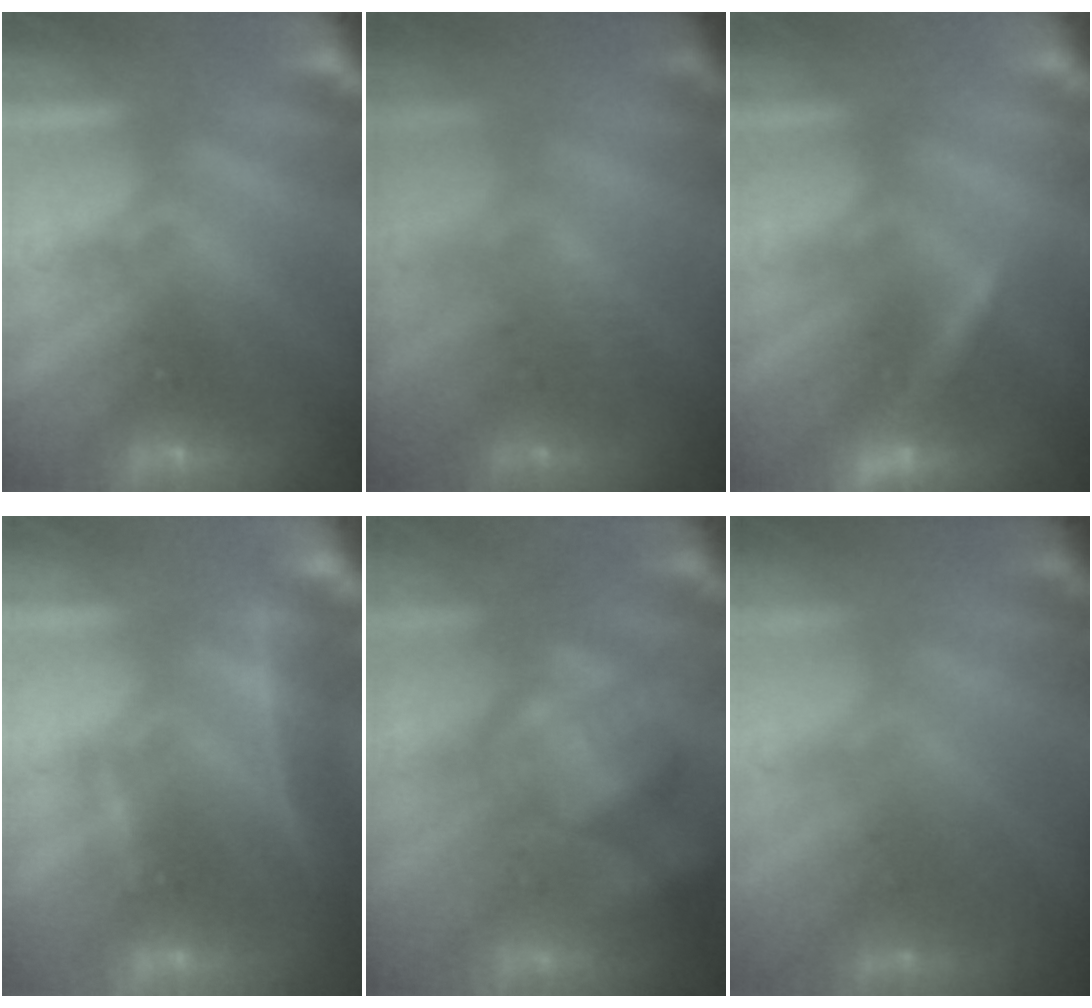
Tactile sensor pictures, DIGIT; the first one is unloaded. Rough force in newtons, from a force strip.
{"total": 2.5}
{"total": 3.3}
{"total": 2.3}
{"total": 4.8}
{"total": 1.8}